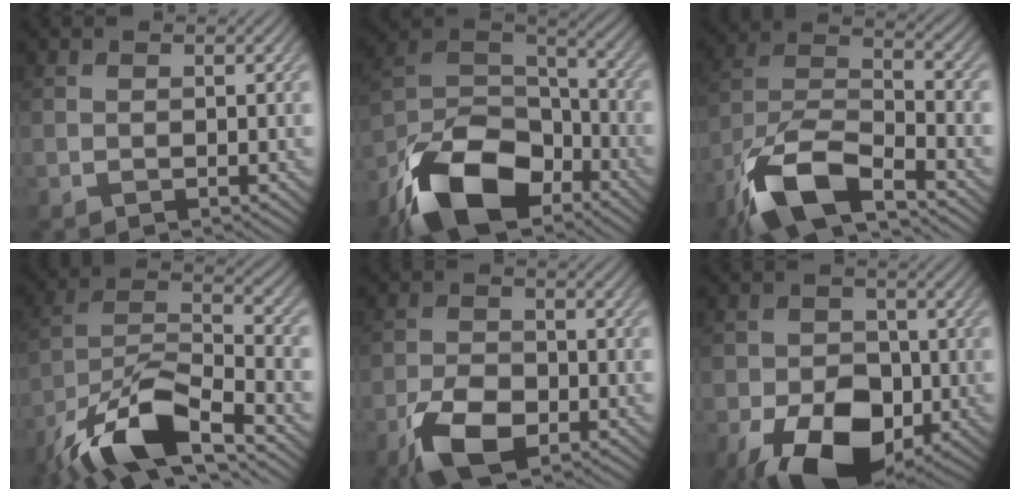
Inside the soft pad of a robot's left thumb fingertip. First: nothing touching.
{"total": 15.8, "force": [-10.1, 7.8, 9.2], "torque": [-0.209, -0.022, -0.202]}
{"total": 13.0, "force": [-8.5, 4.5, 8.8], "torque": [-0.184, -0.008, -0.179]}
{"total": 13.6, "force": [-9.2, 4.2, 9.1], "torque": [-0.181, -0.006, -0.186]}
{"total": 7.9, "force": [-4.2, 4.1, 5.4], "torque": [-0.114, -0.008, -0.085]}
{"total": 13.0, "force": [-5.7, 8.3, 8.1], "torque": [-0.127, -0.021, -0.102]}